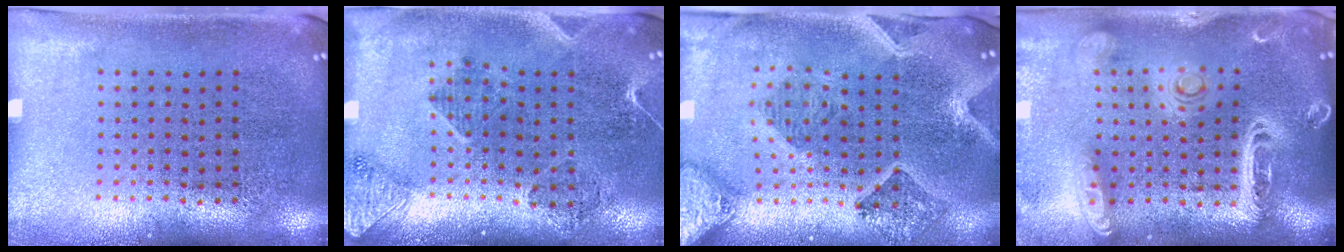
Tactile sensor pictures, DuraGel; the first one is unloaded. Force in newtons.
{"total": 1.8, "press": 1.6, "slide": 0.8}
{"total": 2.2, "press": 2.0, "slide": 0.9}
{"total": 3.0, "press": 2.5, "slide": 1.5}